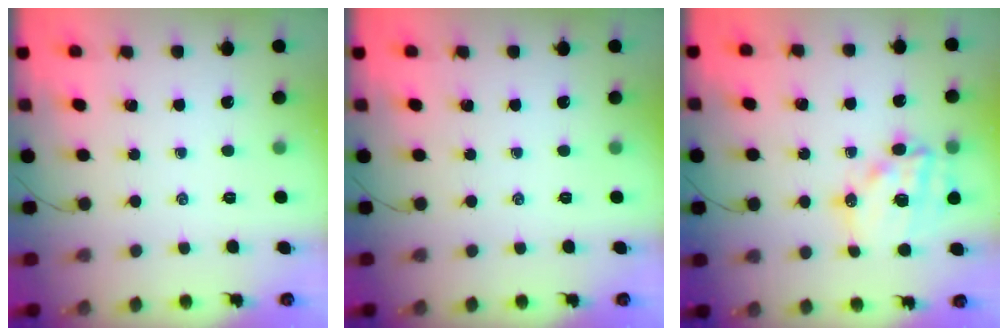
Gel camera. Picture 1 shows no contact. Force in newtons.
{"total": 0.0}
{"total": 14.9, "press": 14.6, "slide": 3.3}